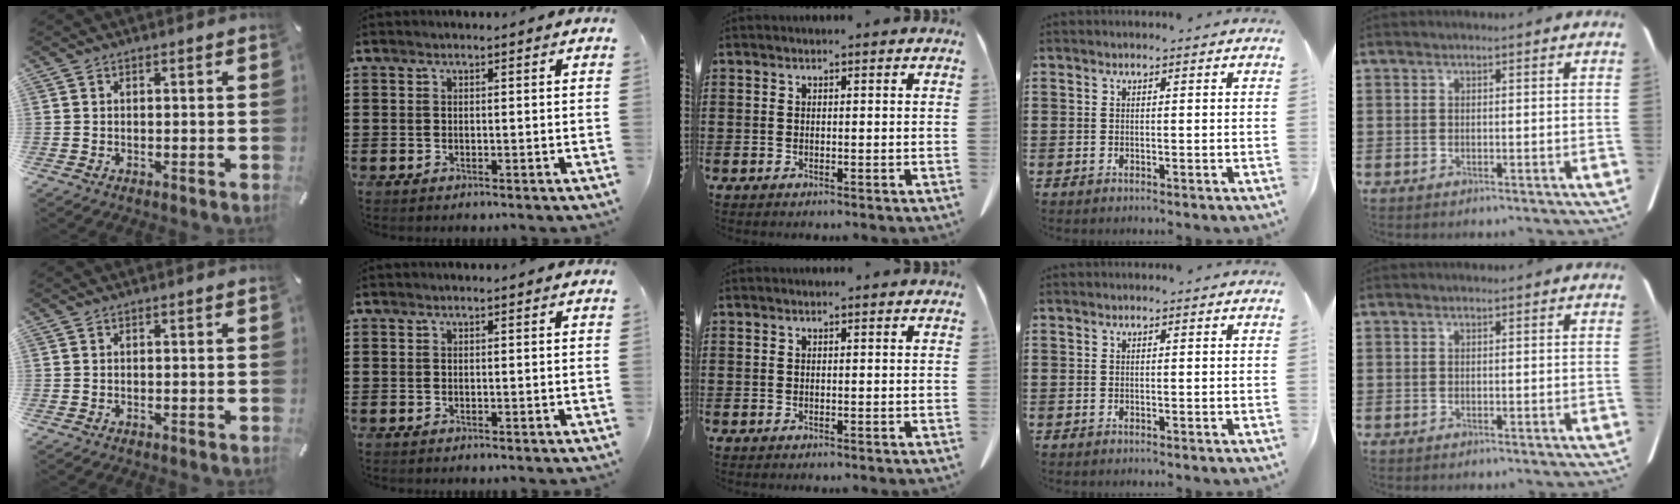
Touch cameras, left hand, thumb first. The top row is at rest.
{}